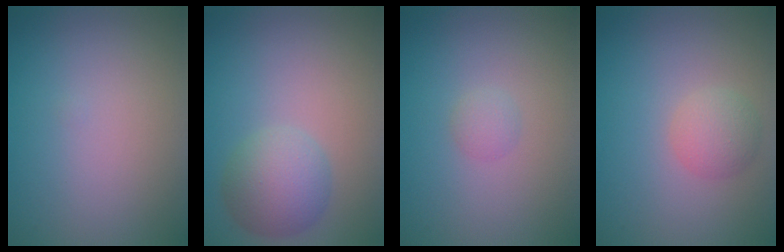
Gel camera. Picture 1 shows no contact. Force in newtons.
{"total": 4.2, "press": 4.2, "slide": 0.1}
{"total": 1.0, "press": 1.0, "slide": 0.0}
{"total": 2.3, "press": 2.3, "slide": 0.1}